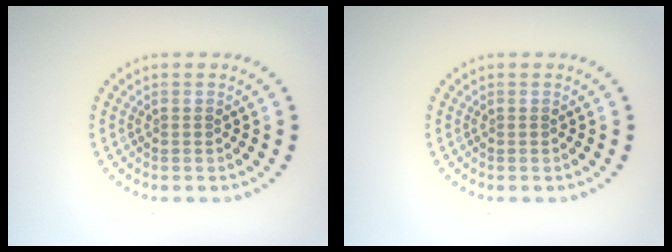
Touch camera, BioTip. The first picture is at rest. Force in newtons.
{"total": 0.0}